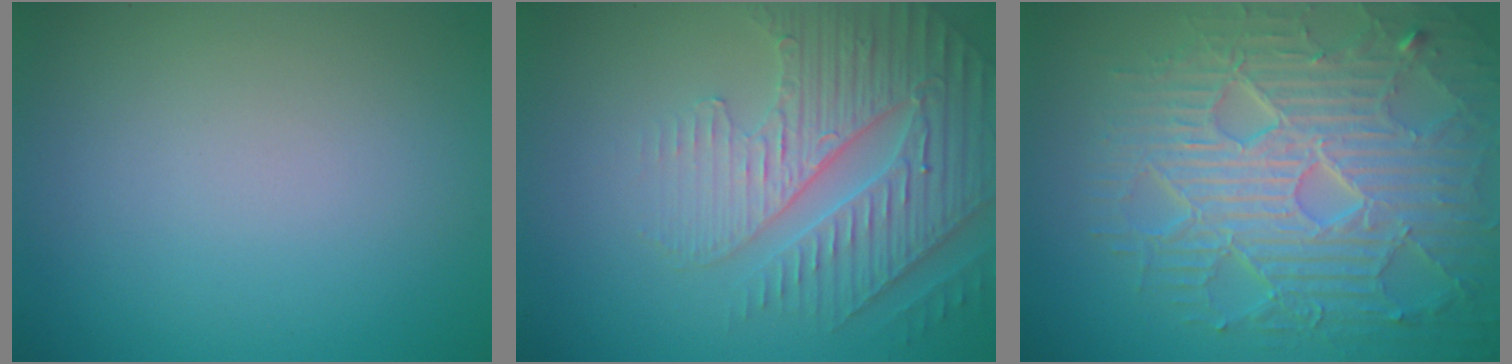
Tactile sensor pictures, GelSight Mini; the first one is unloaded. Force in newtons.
{"total": 5.1, "press": 4.6, "slide": 2.3}
{"total": 8.9, "press": 6.4, "slide": 6.2}